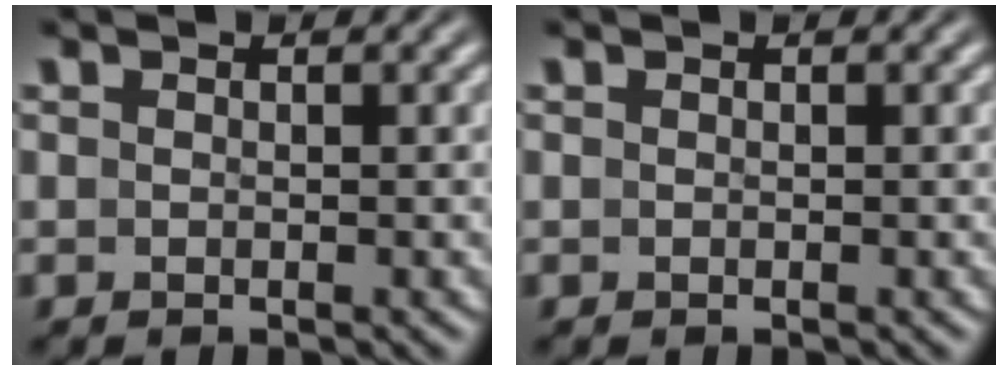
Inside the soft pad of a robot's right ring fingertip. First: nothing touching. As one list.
[{"total": 0.0}]